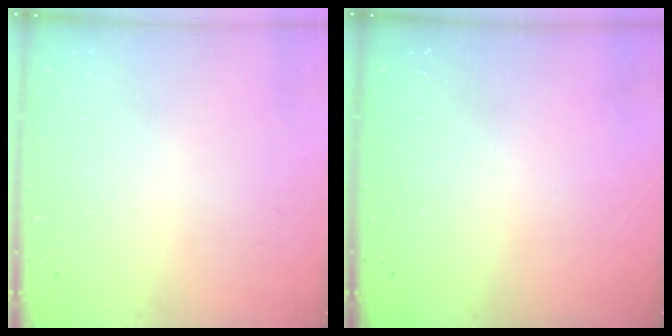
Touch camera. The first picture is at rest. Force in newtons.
{"total": 0.0}